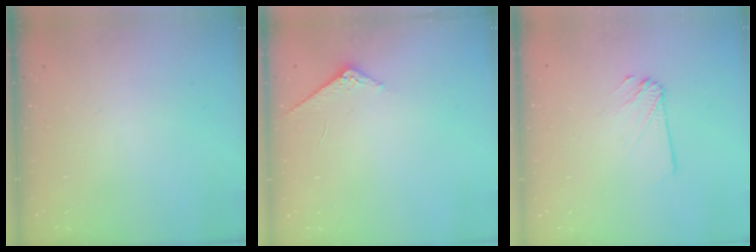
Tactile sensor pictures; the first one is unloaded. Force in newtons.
{"total": 3.9, "press": 3.9, "slide": 0.5}
{"total": 2.2, "press": 2.2, "slide": 0.1}